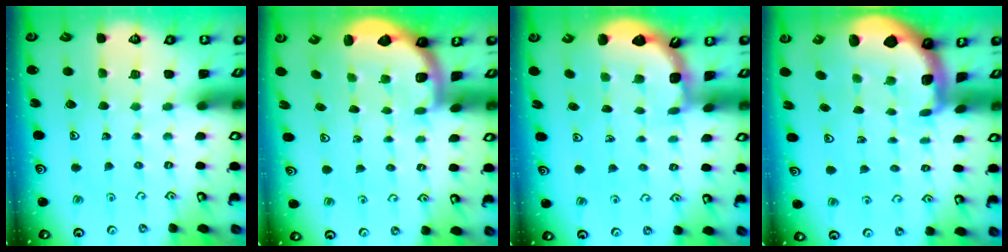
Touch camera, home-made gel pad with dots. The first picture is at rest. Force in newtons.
{"total": 1.9, "press": 1.8, "slide": 0.5}
{"total": 1.9, "press": 1.9, "slide": 0.2}
{"total": 1.7, "press": 1.7, "slide": 0.4}